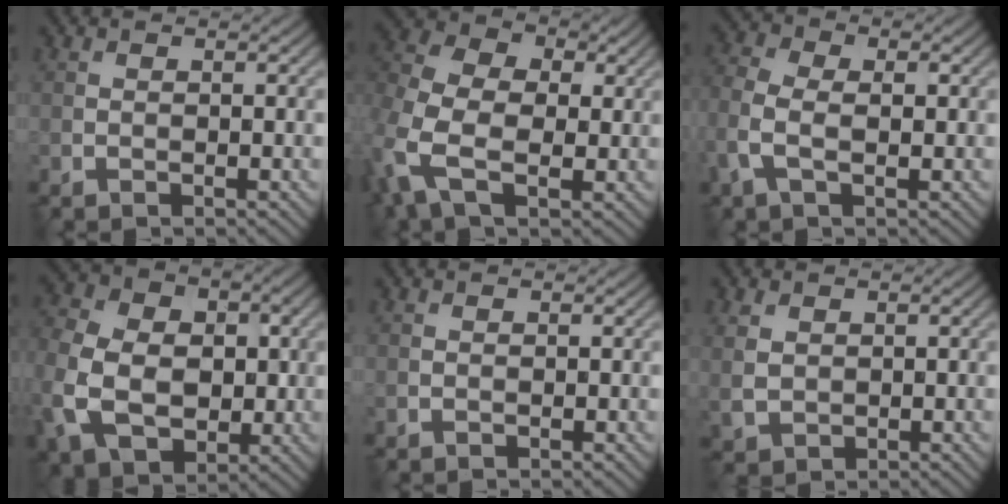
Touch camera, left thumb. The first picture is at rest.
{"total": 10.0, "force": [-0.3, 6.6, 7.4], "torque": [-0.202, 0.009, -0.022]}
{"total": 5.8, "force": [-1.0, 3.5, 4.5], "torque": [-0.121, 0.003, -0.028]}
{"total": 12.9, "force": [-1.9, 10.0, 8.0], "torque": [-0.208, -0.027, -0.037]}
{"total": 0.0}
{"total": 3.1, "force": [0.9, 2.5, 1.7], "torque": [-0.053, -0.001, 0.022]}